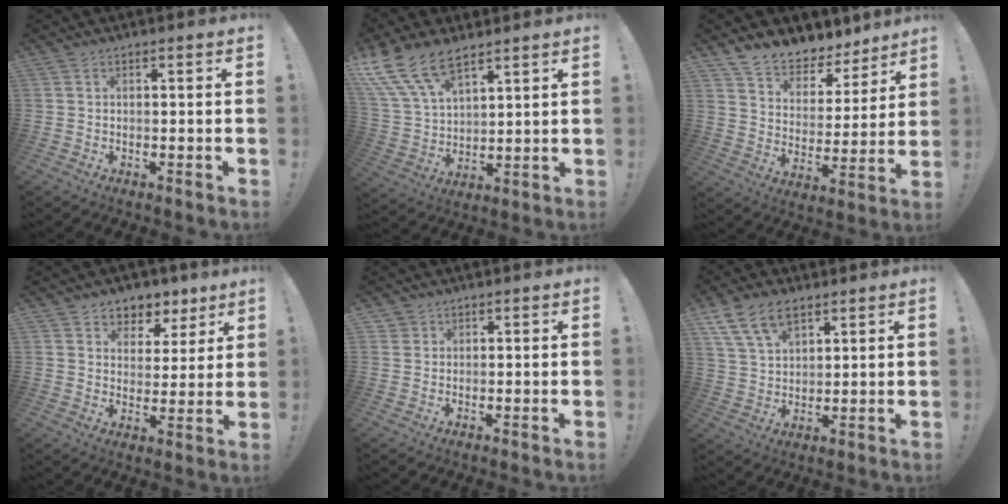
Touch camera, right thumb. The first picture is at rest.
{"total": 14.6, "force": [10.1, 6.9, 7.9], "torque": [-0.176, -0.050, 0.194]}
{"total": 9.2, "force": [8.3, 3.6, 1.8], "torque": [-0.045, -0.073, 0.153]}
{"total": 6.1, "force": [4.0, 4.6, 0.8], "torque": [-0.008, -0.034, 0.080]}
{"total": 1.8, "force": [1.2, 1.3, 0.1], "torque": [-0.003, -0.004, 0.022]}
{"total": 11.5, "force": [6.8, 6.8, 6.2], "torque": [-0.112, -0.022, 0.133]}